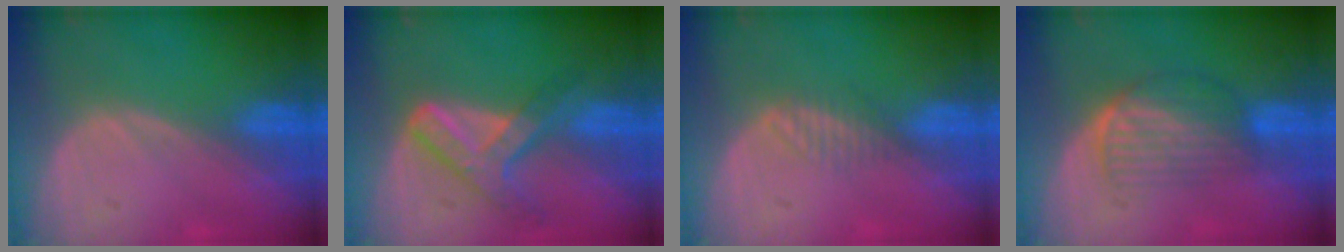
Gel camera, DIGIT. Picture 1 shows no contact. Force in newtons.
{"total": 7.3, "press": 6.2, "slide": 3.8}
{"total": 2.0, "press": 1.8, "slide": 0.8}
{"total": 7.0, "press": 5.8, "slide": 3.8}